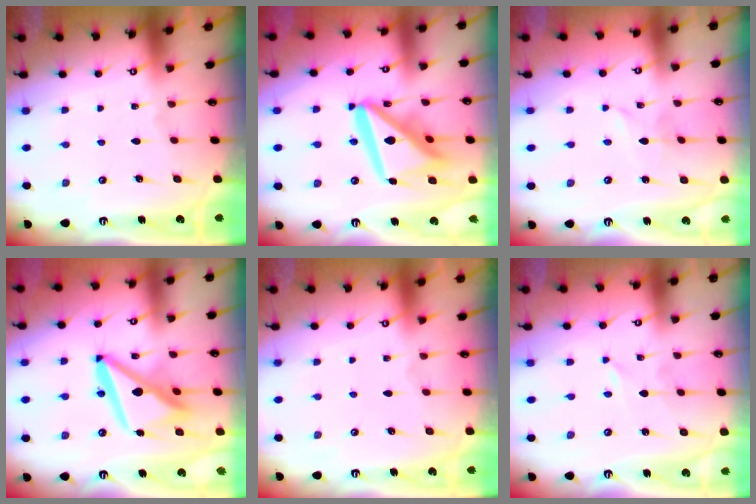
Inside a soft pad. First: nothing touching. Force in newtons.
{"total": 18.8, "press": 18.6, "slide": 2.2}
{"total": 1.5, "press": 1.4, "slide": 0.2}
{"total": 14.9, "press": 14.7, "slide": 1.9}
{"total": 0.0}
{"total": 0.0}